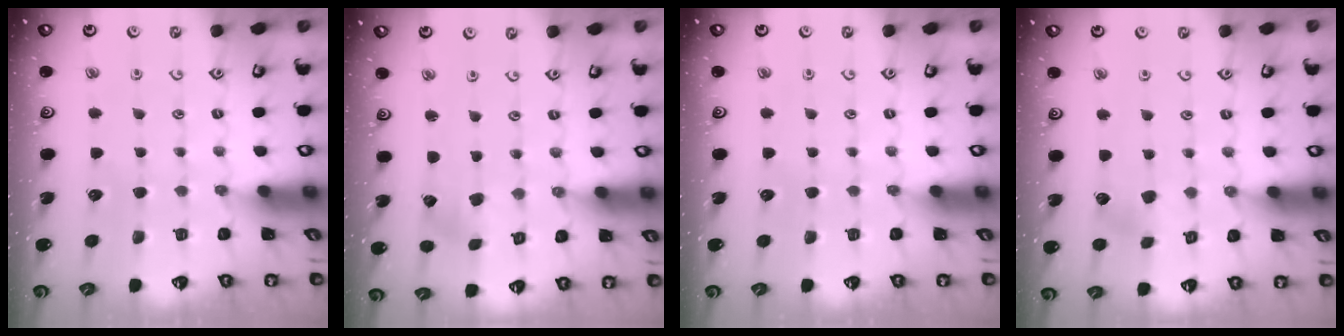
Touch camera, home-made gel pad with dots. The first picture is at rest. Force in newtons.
{"total": 0.5, "press": 0.5, "slide": 0.1}
{"total": 0.0}
{"total": 3.1, "press": 3.0, "slide": 0.5}